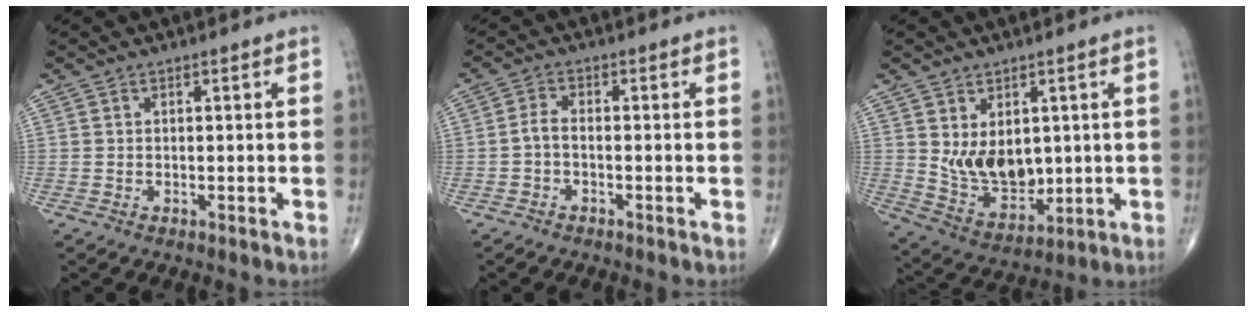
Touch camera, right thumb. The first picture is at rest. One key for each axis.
{"total": 2.3, "fx": -0.8, "fy": 1.2, "fz": 1.8, "tx": -0.037, "ty": 0.012, "tz": -0.022}
{"total": 10.2, "fx": 1.6, "fy": 6.9, "fz": 7.4, "tx": -0.091, "ty": -0.023, "tz": 0.051}